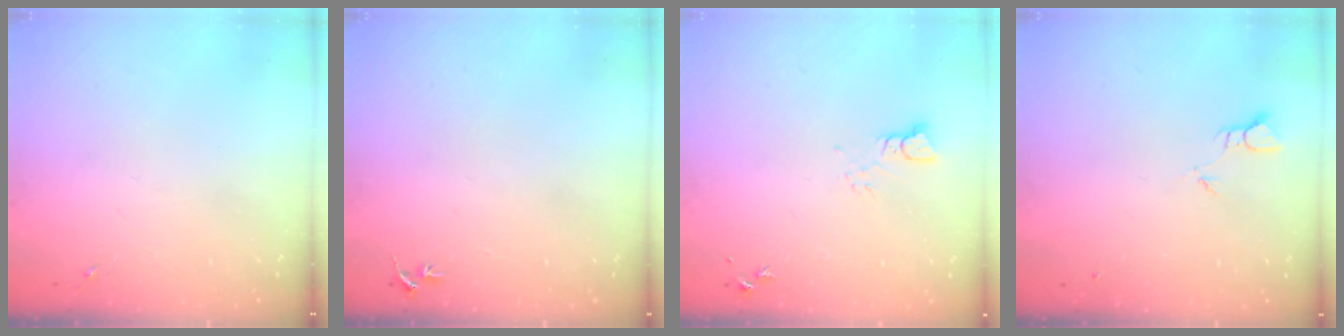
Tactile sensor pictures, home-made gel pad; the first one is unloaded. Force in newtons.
{"total": 3.1, "press": 3.1, "slide": 0.4}
{"total": 3.0, "press": 3.0, "slide": 0.2}
{"total": 1.9, "press": 1.9, "slide": 0.1}